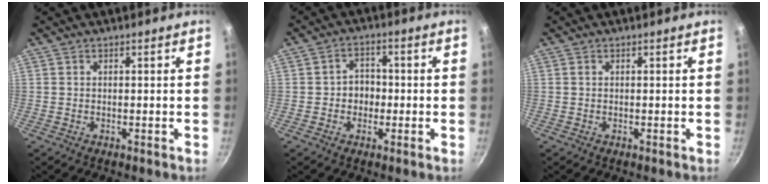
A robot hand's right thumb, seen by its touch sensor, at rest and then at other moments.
{"total": 4.6, "force": [-0.8, 3.9, 2.3], "torque": [-0.001, 0.012, -0.015]}
{"total": 0.0}